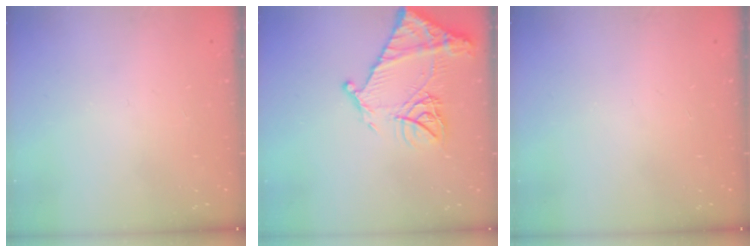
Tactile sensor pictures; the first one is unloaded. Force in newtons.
{"total": 17.2, "press": 17.1, "slide": 1.7}
{"total": 0.0}